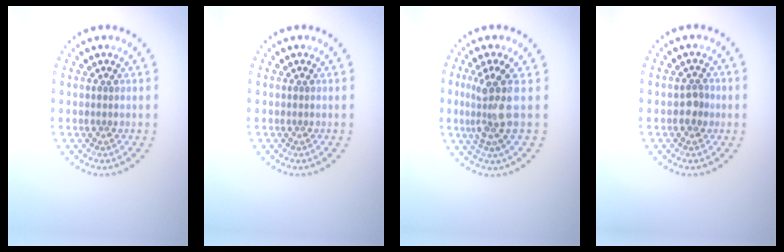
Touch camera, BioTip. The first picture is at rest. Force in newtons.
{"total": 0.0}
{"total": 3.7, "press": 2.8, "slide": 2.4}
{"total": 1.5, "press": 1.4, "slide": 0.5}